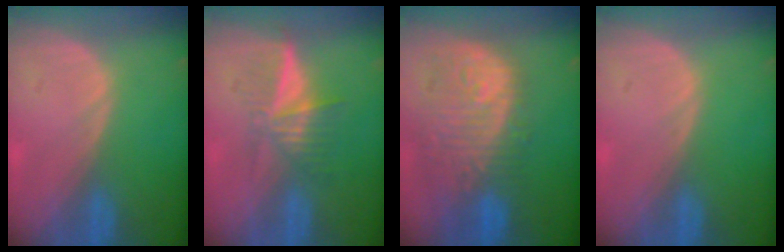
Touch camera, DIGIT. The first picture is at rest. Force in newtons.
{"total": 6.3, "press": 5.3, "slide": 3.5}
{"total": 12.0, "press": 10.7, "slide": 5.5}
{"total": 0.0}